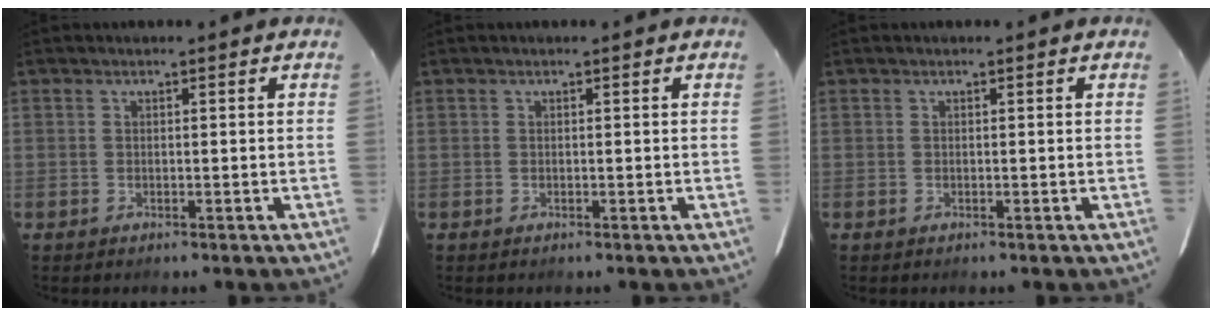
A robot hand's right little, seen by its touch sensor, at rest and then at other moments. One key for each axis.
{"total": 0.0}
{"total": 0.0}